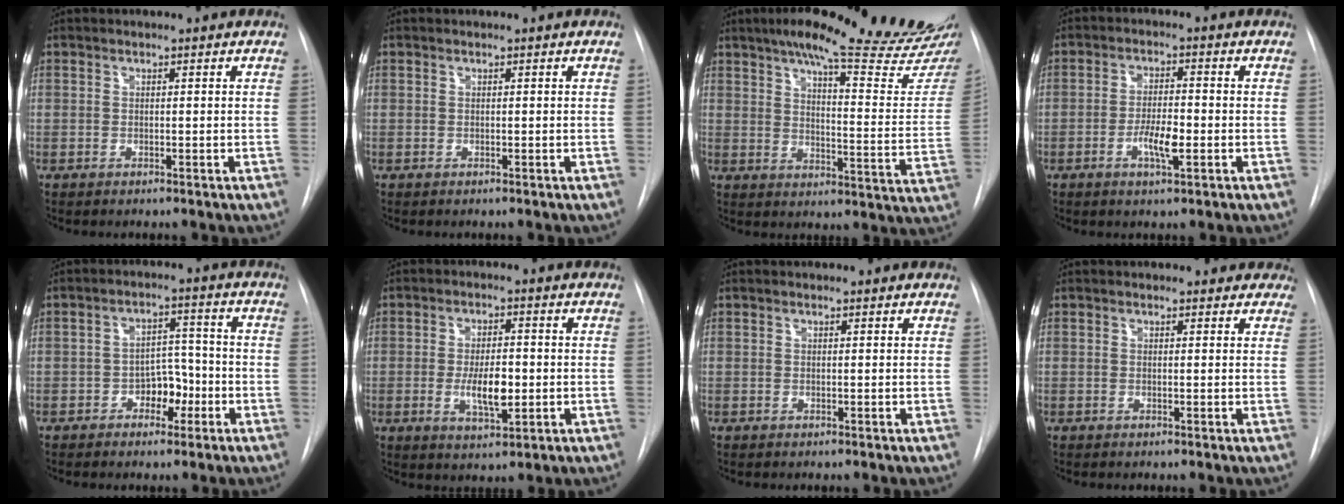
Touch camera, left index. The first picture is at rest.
{"total": 0.0}
{"total": 25.4, "force": [21.3, 1.9, 13.8], "torque": [-0.195, -0.069, 0.263]}
{"total": 4.9, "force": [-1.6, 1.2, 4.4], "torque": [-0.083, 0.000, -0.027]}
{"total": 5.1, "force": [-2.3, 3.1, 3.3], "torque": [-0.044, 0.016, -0.036]}
{"total": 6.4, "force": [-0.9, 2.3, 5.9], "torque": [-0.106, -0.007, -0.012]}
{"total": 0.9, "force": [0.8, 0.3, 0.1], "torque": [-0.009, 0.004, 0.008]}
{"total": 4.7, "force": [4.1, 2.2, 0.5], "torque": [0.018, -0.001, 0.025]}